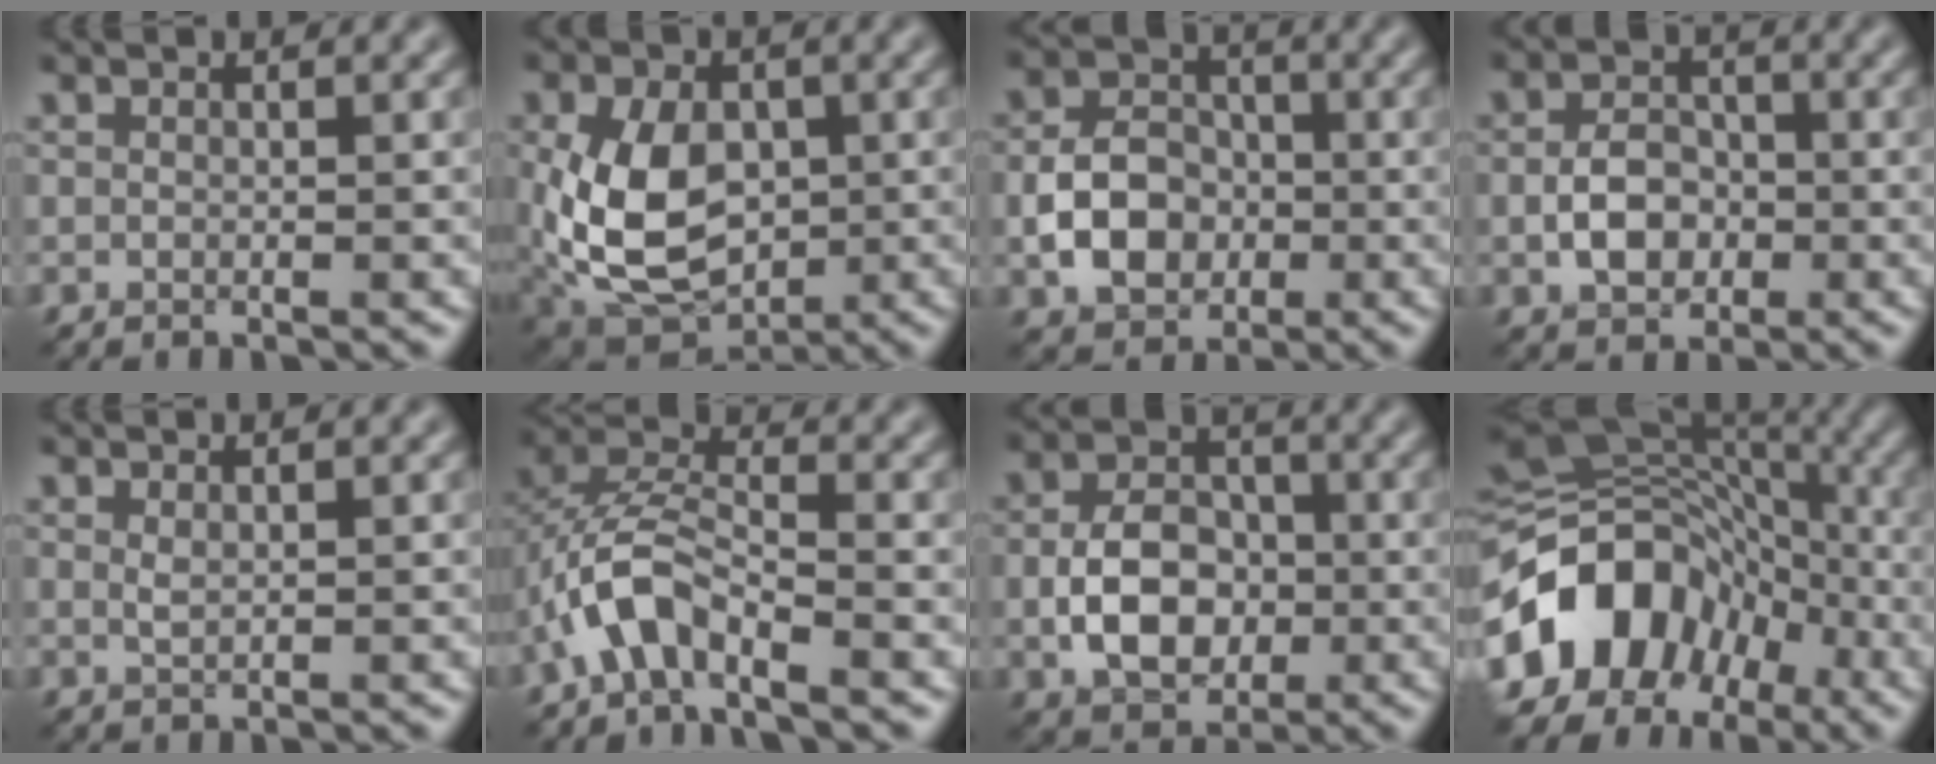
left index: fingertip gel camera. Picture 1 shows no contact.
{"total": 10.7, "force": [-0.7, 7.2, 7.9], "torque": [-0.175, -0.010, -0.016]}
{"total": 5.4, "force": [-1.4, 4.1, 3.1], "torque": [-0.059, 0.003, -0.030]}
{"total": 3.9, "force": [-1.0, 2.9, 2.5], "torque": [-0.046, 0.002, -0.021]}
{"total": 0.7, "force": [0.4, 0.1, 0.6], "torque": [-0.020, -0.001, 0.010]}
{"total": 5.1, "force": [-2.9, 2.0, 3.7], "torque": [-0.083, 0.016, -0.061]}
{"total": 6.2, "force": [-1.2, 4.4, 4.2], "torque": [-0.083, -0.001, -0.022]}
{"total": 13.2, "force": [-5.2, 9.7, 7.3], "torque": [-0.137, 0.007, -0.102]}